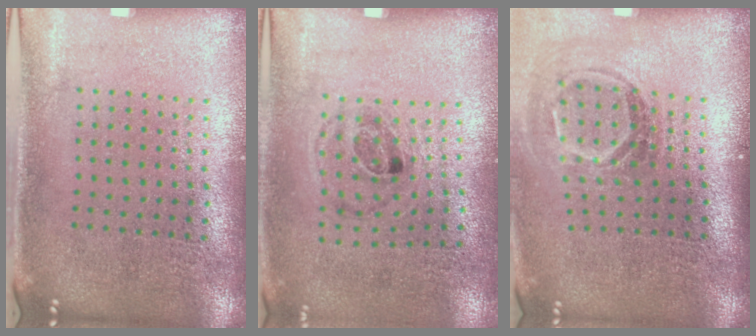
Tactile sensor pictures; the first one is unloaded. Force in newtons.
{"total": 1.1, "press": 0.7, "slide": 0.9}
{"total": 1.7, "press": 1.2, "slide": 1.3}